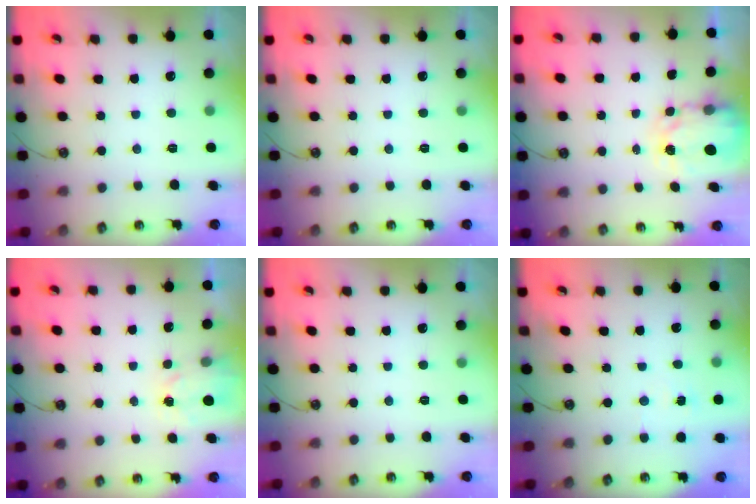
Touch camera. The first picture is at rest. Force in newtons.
{"total": 0.0}
{"total": 3.9, "press": 3.9, "slide": 0.1}
{"total": 2.6, "press": 2.6, "slide": 0.3}
{"total": 0.0}
{"total": 4.0, "press": 4.0, "slide": 0.4}